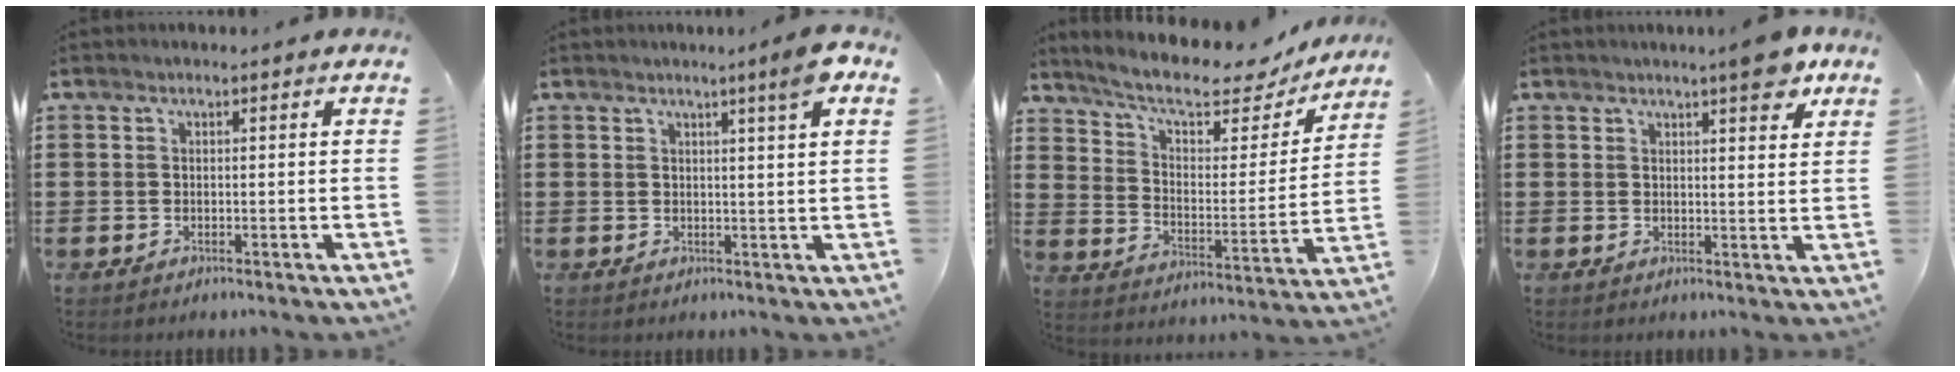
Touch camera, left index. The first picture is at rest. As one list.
[{"total": 4.6, "force": [2.9, -0.6, 3.6], "torque": [-0.058, -0.010, 0.046]}, {"total": 8.7, "force": [7.1, 2.1, 4.5], "torque": [-0.101, -0.042, 0.118]}, {"total": 5.6, "force": [4.2, 0.8, 3.6], "torque": [-0.049, -0.013, 0.067]}]